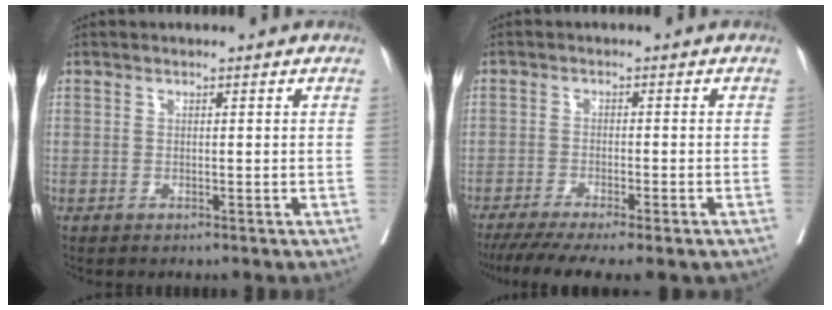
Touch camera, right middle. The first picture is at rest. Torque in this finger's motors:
{"motor_torque": [1.10, -1.04, 0.20, 0.11]}